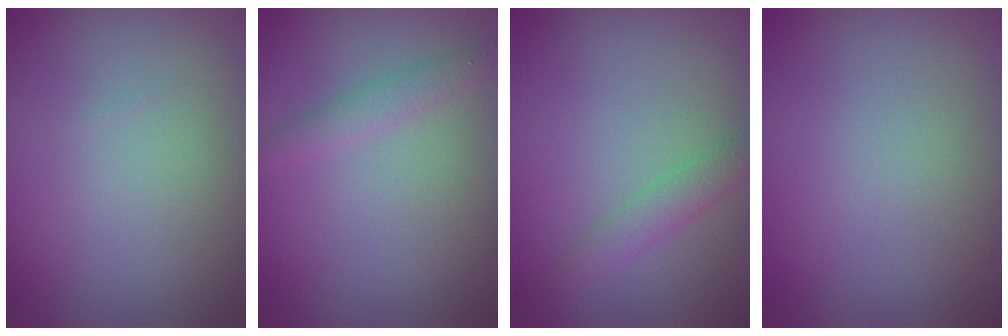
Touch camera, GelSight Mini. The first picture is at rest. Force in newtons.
{"total": 1.8, "press": 1.8, "slide": 0.0}
{"total": 2.3, "press": 2.3, "slide": 0.0}
{"total": 0.0}